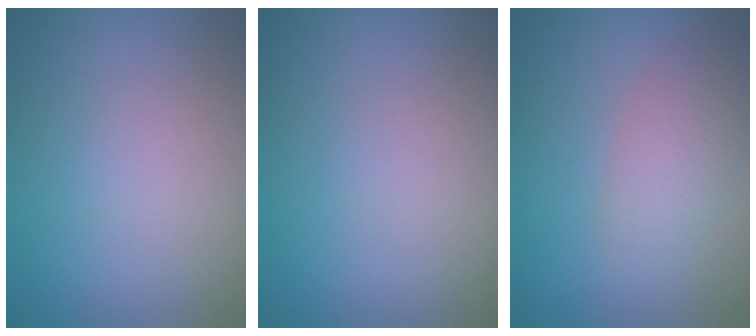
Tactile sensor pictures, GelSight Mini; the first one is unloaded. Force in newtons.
{"total": 0.0}
{"total": 3.0, "press": 3.0, "slide": 0.1}